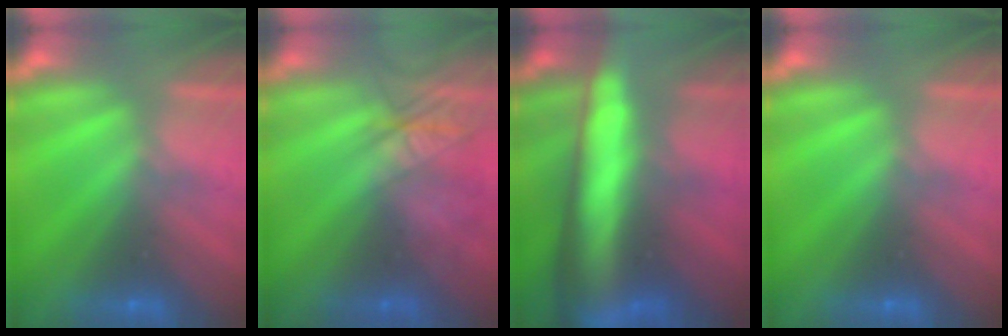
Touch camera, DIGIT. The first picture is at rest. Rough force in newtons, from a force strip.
{"total": 2.5}
{"total": 6.3}
{"total": 0.0}